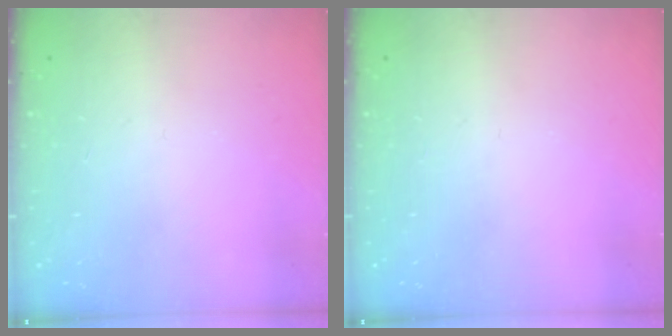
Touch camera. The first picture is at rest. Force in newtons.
{"total": 0.0}